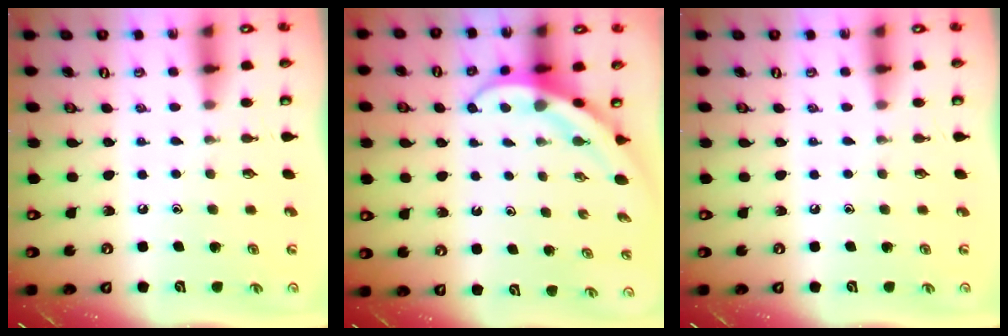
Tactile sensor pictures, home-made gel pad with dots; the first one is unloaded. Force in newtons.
{"total": 4.0, "press": 4.0, "slide": 0.4}
{"total": 0.0}